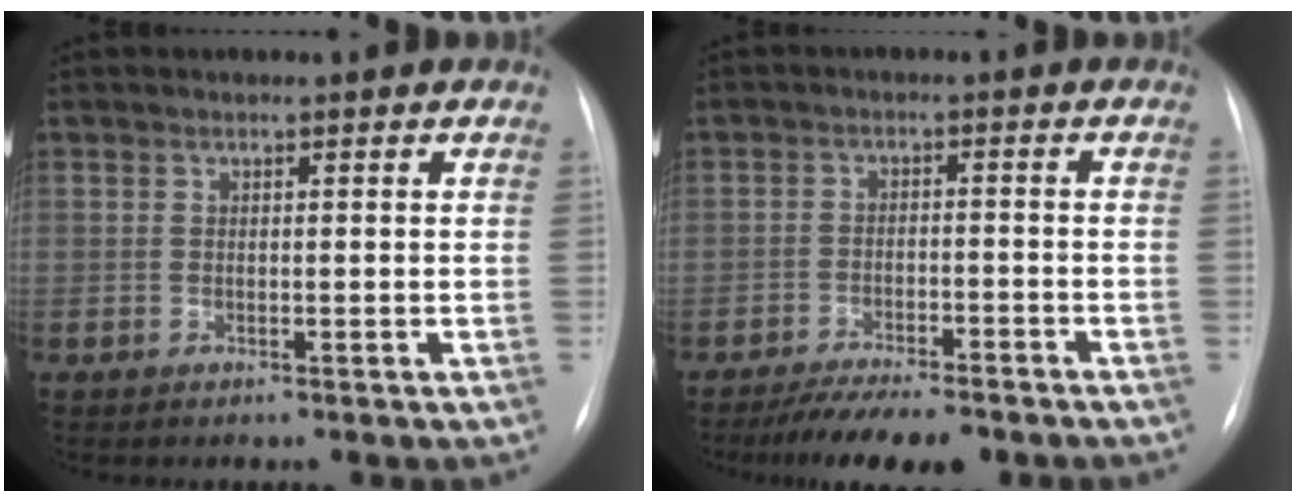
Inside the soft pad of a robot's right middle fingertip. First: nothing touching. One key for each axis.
{"total": 9.1, "fx": -7.6, "fy": 2.3, "fz": 4.5, "tx": -0.060, "ty": -0.011, "tz": -0.117}